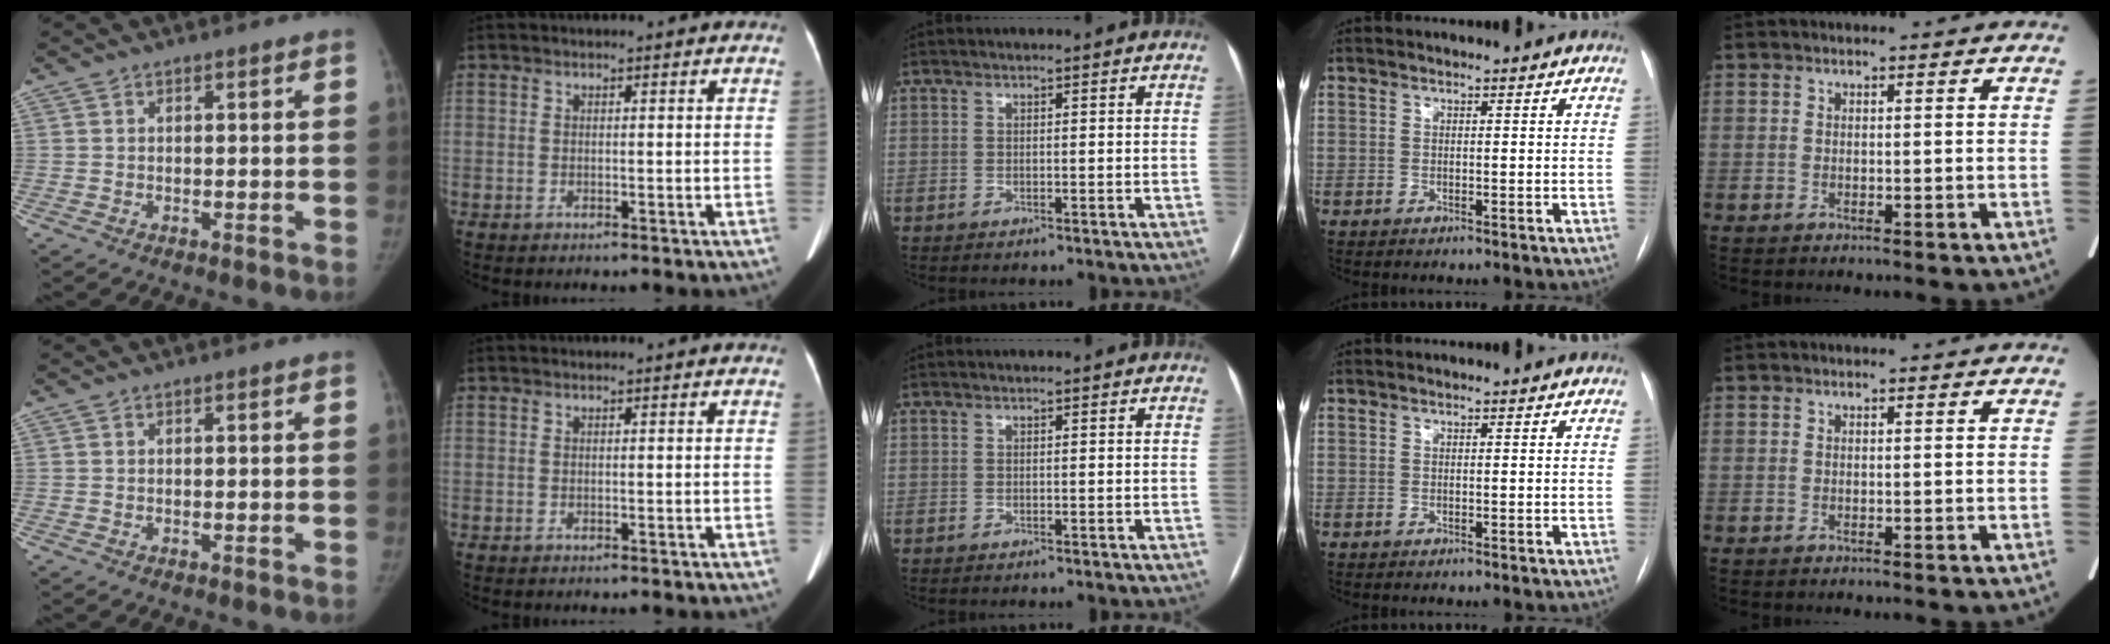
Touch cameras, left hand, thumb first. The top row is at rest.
{}